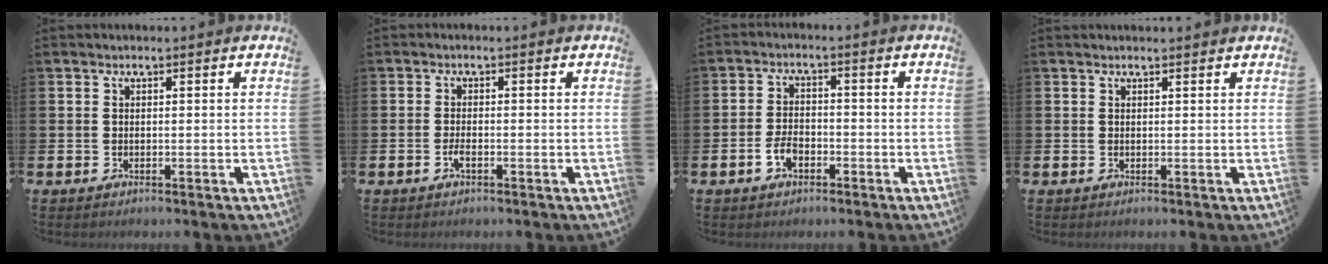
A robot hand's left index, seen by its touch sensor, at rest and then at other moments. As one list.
[{"total": 1.5, "force": [-0.7, 0.4, 1.3], "torque": [-0.032, 0.003, -0.011]}, {"total": 3.2, "force": [-1.5, 1.9, 2.1], "torque": [-0.039, 0.005, -0.029]}, {"total": 0.6, "force": [0.6, 0.0, 0.1], "torque": [0.006, -0.004, 0.010]}]